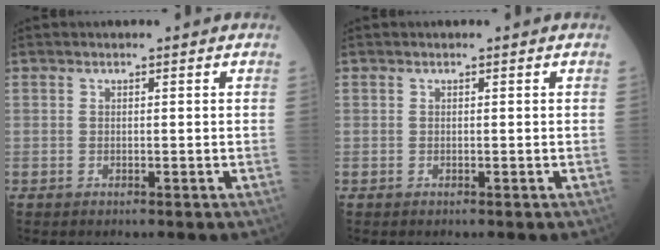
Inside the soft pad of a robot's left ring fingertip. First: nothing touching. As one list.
[{"total": 0.0}]